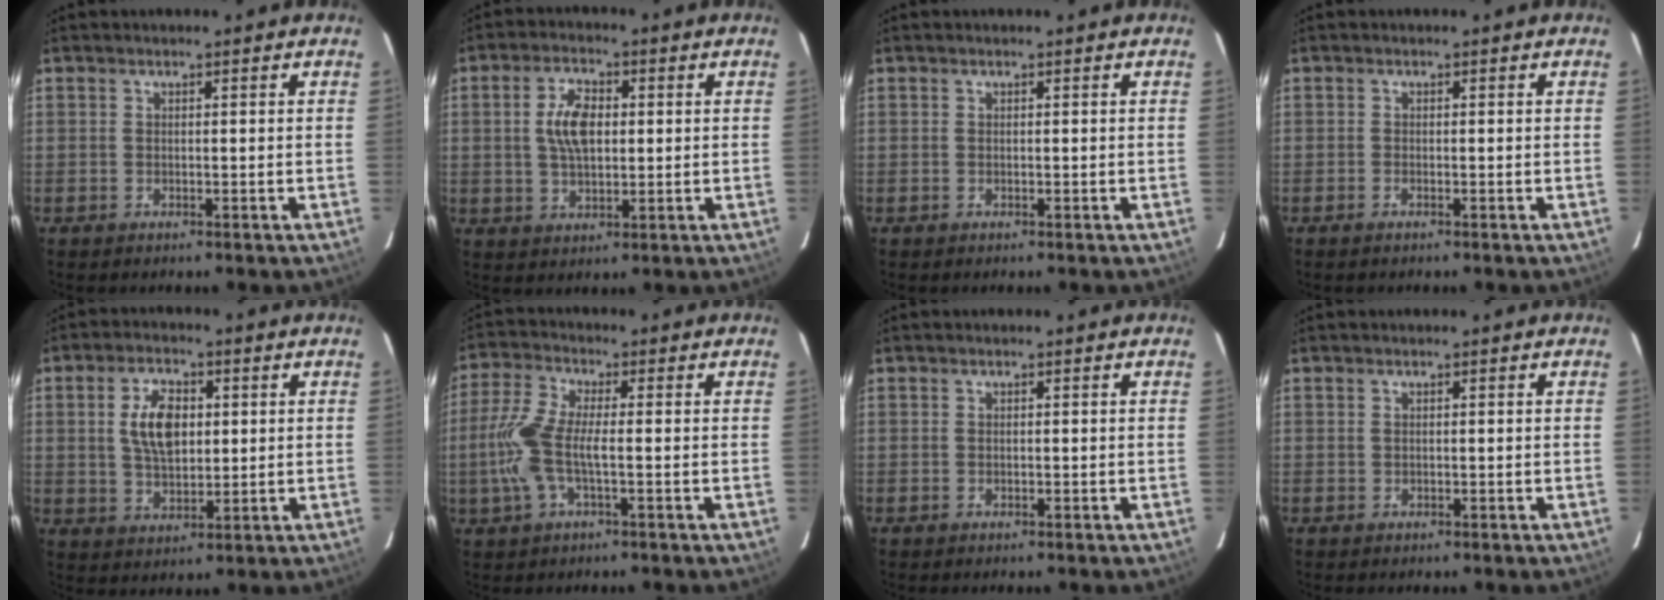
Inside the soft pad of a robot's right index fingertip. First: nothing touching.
{"total": 7.4, "force": [1.0, 4.0, 6.1], "torque": [-0.116, 0.010, 0.020]}
{"total": 0.0}
{"total": 0.6, "force": [-0.5, 0.1, 0.3], "torque": [-0.006, -0.001, -0.011]}
{"total": 8.5, "force": [1.6, 4.7, 6.9], "torque": [-0.131, 0.010, 0.034]}
{"total": 9.2, "force": [-1.5, 2.7, 8.7], "torque": [-0.199, 0.003, -0.030]}
{"total": 0.0}
{"total": 0.0}